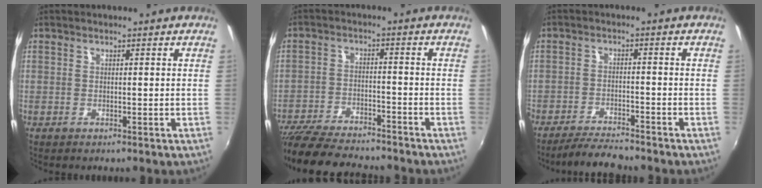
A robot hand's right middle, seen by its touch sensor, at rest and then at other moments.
{"total": 15.6, "force": [-13.7, 3.4, 6.6], "torque": [-0.147, -0.026, -0.220]}
{"total": 7.0, "force": [-6.5, 0.7, 2.7], "torque": [-0.071, -0.010, -0.108]}